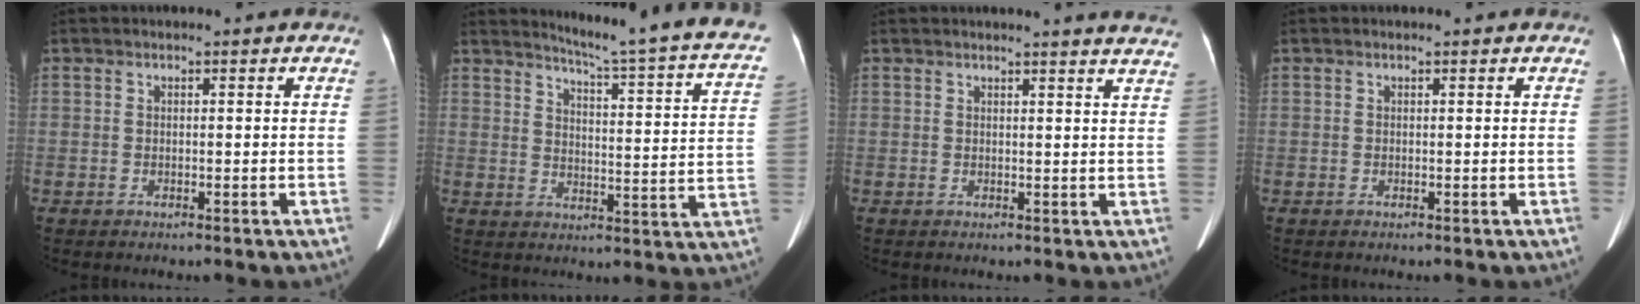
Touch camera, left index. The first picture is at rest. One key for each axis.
{"total": 20.3, "fx": 17.7, "fy": 0.1, "fz": 10.0, "tx": -0.136, "ty": -0.072, "tz": 0.205}
{"total": 8.9, "fx": 8.4, "fy": -0.5, "fz": 2.8, "tx": -0.030, "ty": -0.028, "tz": 0.070}
{"total": 0.0}